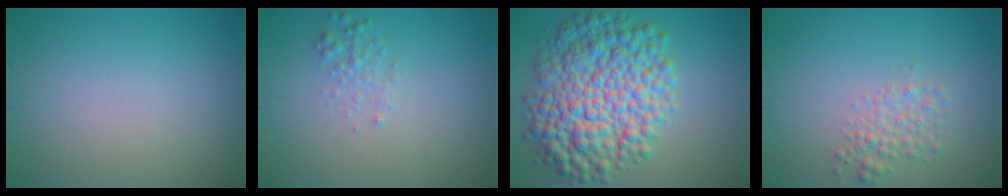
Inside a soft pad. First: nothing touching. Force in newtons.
{"total": 1.2, "press": 1.2, "slide": 0.0}
{"total": 10.7, "press": 10.7, "slide": 0.1}
{"total": 2.0, "press": 2.0, "slide": 0.1}